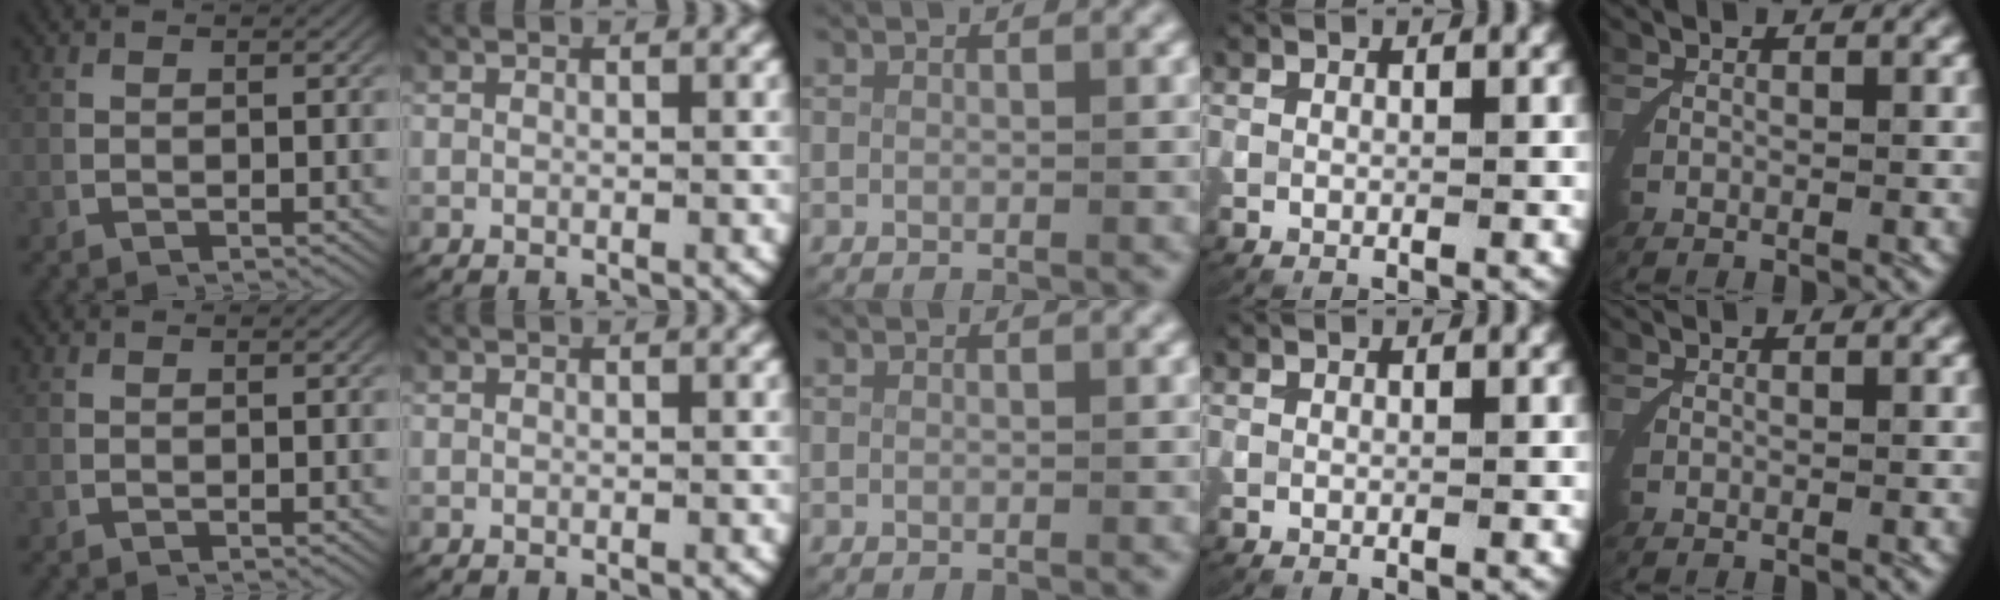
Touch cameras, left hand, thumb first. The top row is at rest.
{}